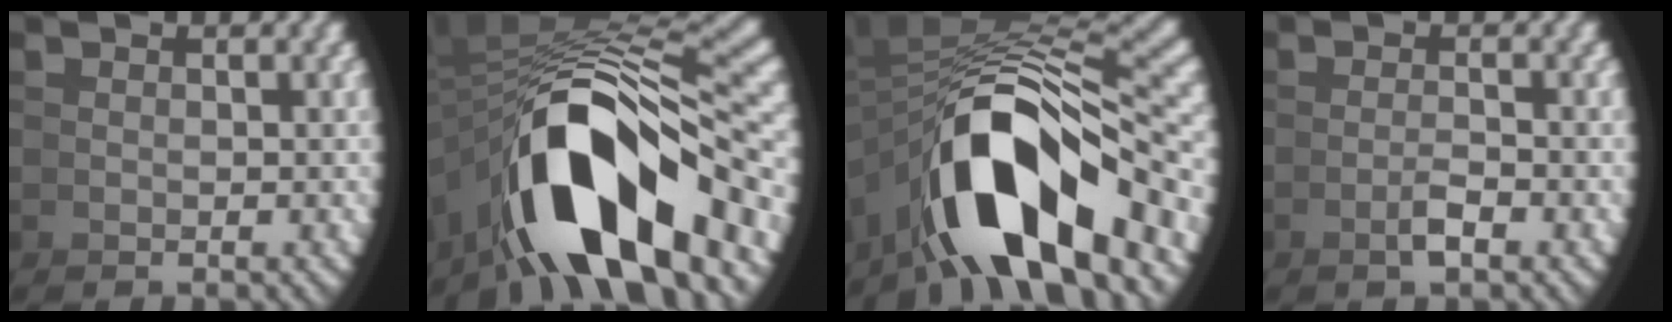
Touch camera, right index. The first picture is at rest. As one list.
[{"total": 13.9, "force": [-2.5, 6.1, 12.3], "torque": [-0.211, 0.000, -0.026]}, {"total": 12.9, "force": [-3.0, 5.8, 11.2], "torque": [-0.196, -0.003, -0.034]}, {"total": 1.4, "force": [-0.9, -0.7, 0.9], "torque": [-0.004, 0.009, -0.019]}]